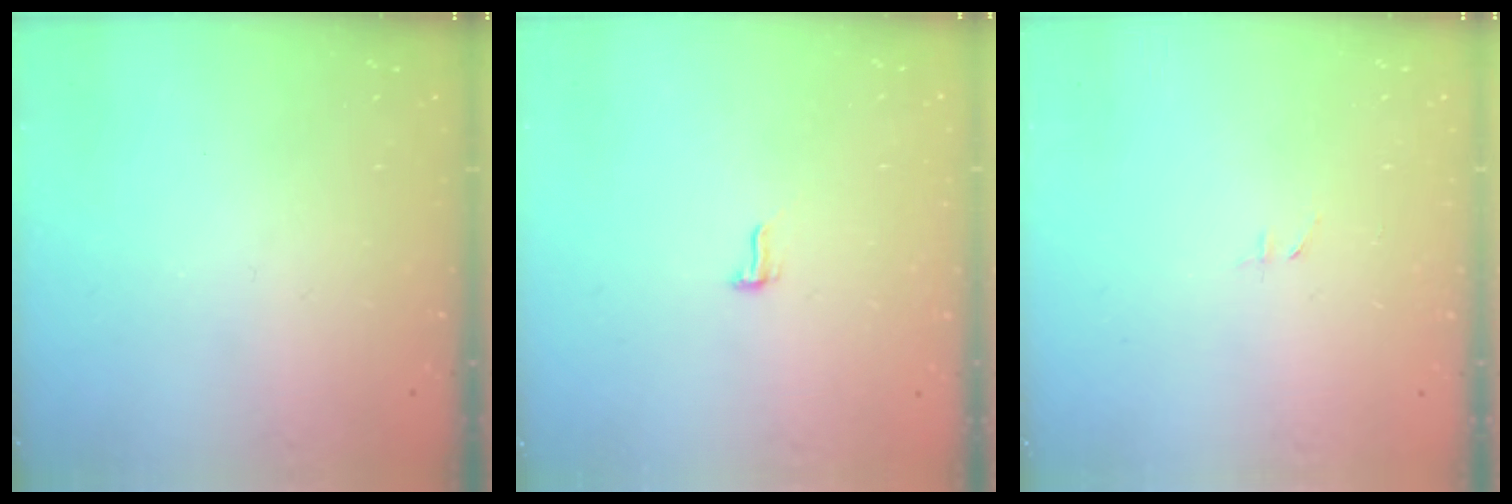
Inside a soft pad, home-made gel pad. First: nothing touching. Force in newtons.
{"total": 5.1, "press": 4.7, "slide": 2.0}
{"total": 4.5, "press": 3.7, "slide": 2.5}